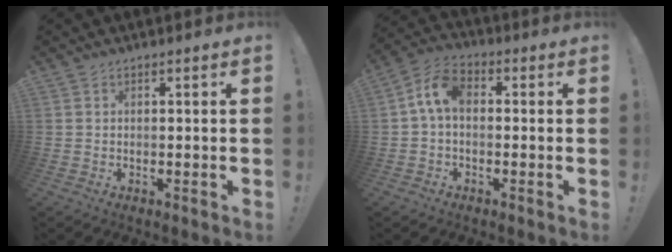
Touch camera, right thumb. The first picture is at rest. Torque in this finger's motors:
{"motor_torque": [-0.04, 0.32, 0.22, -0.17, 0.29]}